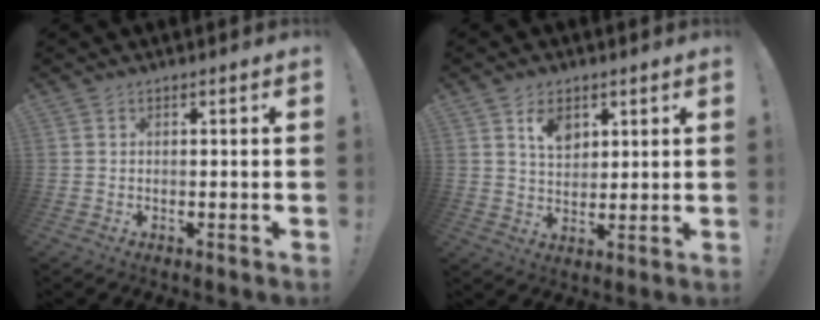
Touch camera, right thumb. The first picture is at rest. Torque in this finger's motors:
{"motor_torque": [0.94, 1.28, 0.76, 0.09, 0.02]}